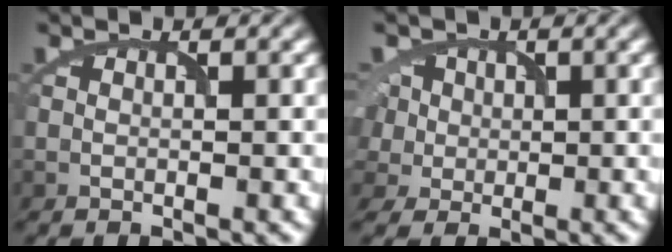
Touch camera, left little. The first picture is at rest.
{"total": 5.6, "force": [0.6, 4.8, 2.8], "torque": [-0.068, 0.029, 0.003]}